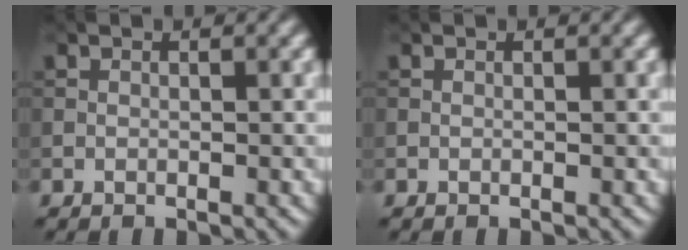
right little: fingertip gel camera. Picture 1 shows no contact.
{"total": 0.0}